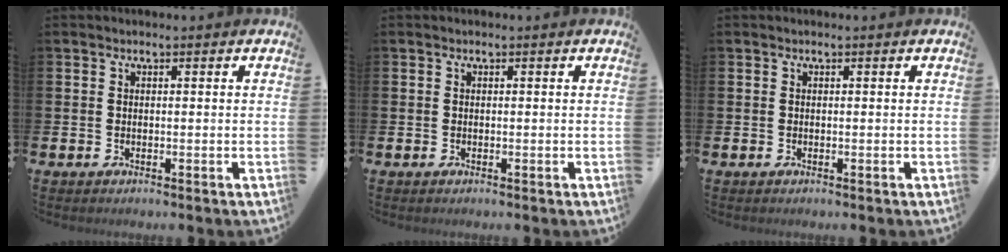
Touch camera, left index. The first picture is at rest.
{"total": 0.0}
{"total": 0.0}